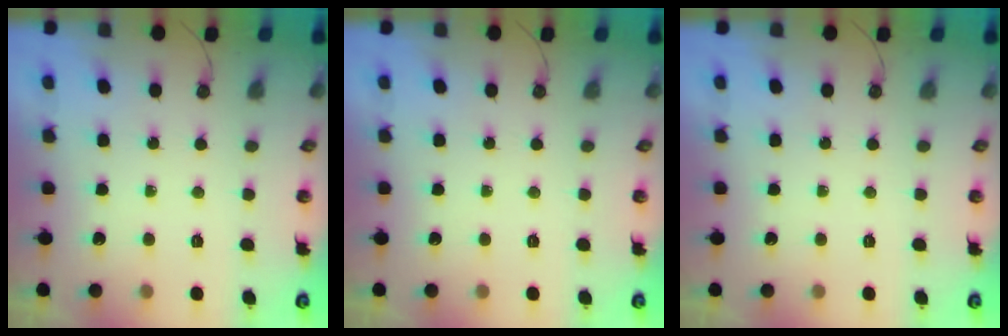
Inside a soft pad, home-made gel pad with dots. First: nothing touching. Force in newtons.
{"total": 0.0}
{"total": 0.0}